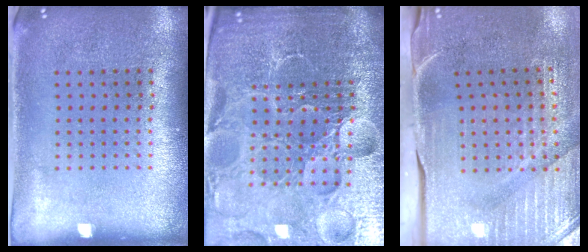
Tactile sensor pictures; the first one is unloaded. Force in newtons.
{"total": 6.6, "press": 5.9, "slide": 3.1}
{"total": 4.5, "press": 3.9, "slide": 2.3}